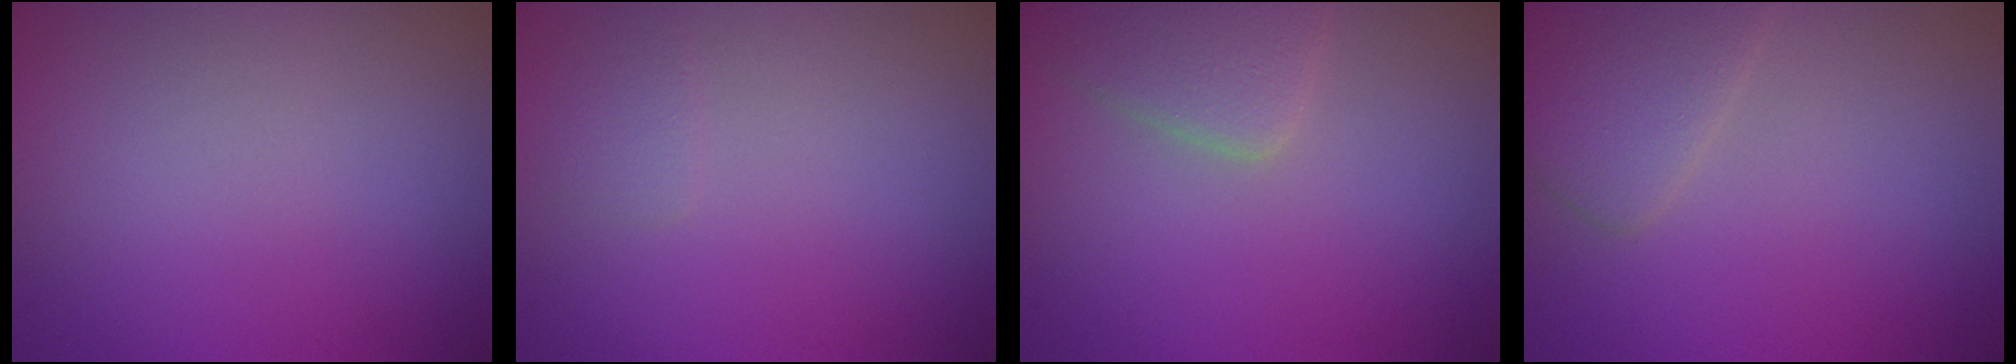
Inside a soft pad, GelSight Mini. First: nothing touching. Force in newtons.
{"total": 0.7, "press": 0.7, "slide": 0.0}
{"total": 2.5, "press": 2.5, "slide": 0.2}
{"total": 2.9, "press": 2.9, "slide": 0.1}